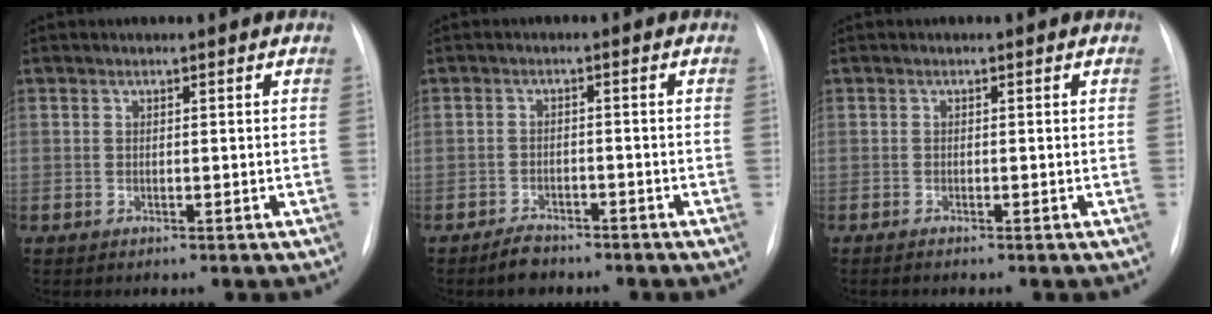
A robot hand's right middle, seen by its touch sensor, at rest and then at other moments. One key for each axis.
{"total": 3.0, "fx": -2.5, "fy": 1.3, "fz": 1.0, "tx": -0.022, "ty": 0.001, "tz": -0.038}
{"total": 0.6, "fx": -0.5, "fy": -0.1, "fz": 0.4, "tx": -0.007, "ty": 0.000, "tz": -0.006}